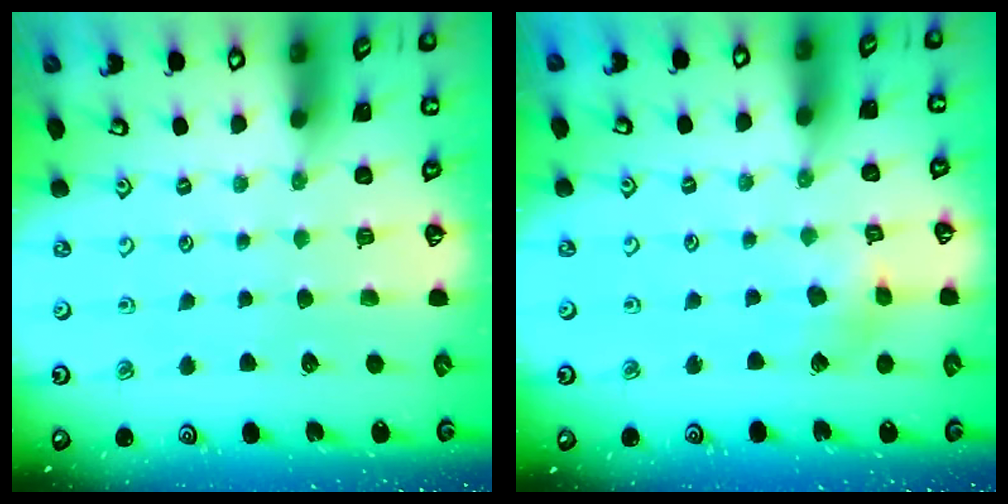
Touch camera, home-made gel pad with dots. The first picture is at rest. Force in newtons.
{"total": 3.7, "press": 3.7, "slide": 0.5}